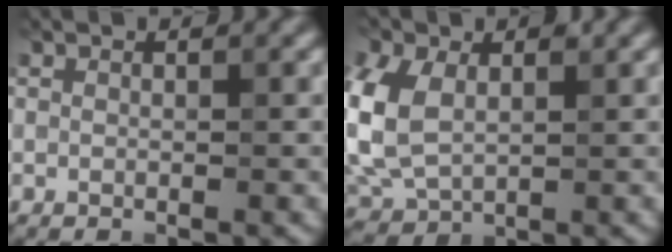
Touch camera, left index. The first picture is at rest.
{"total": 7.7, "force": [1.0, 5.4, 5.4], "torque": [-0.152, 0.002, 0.018]}